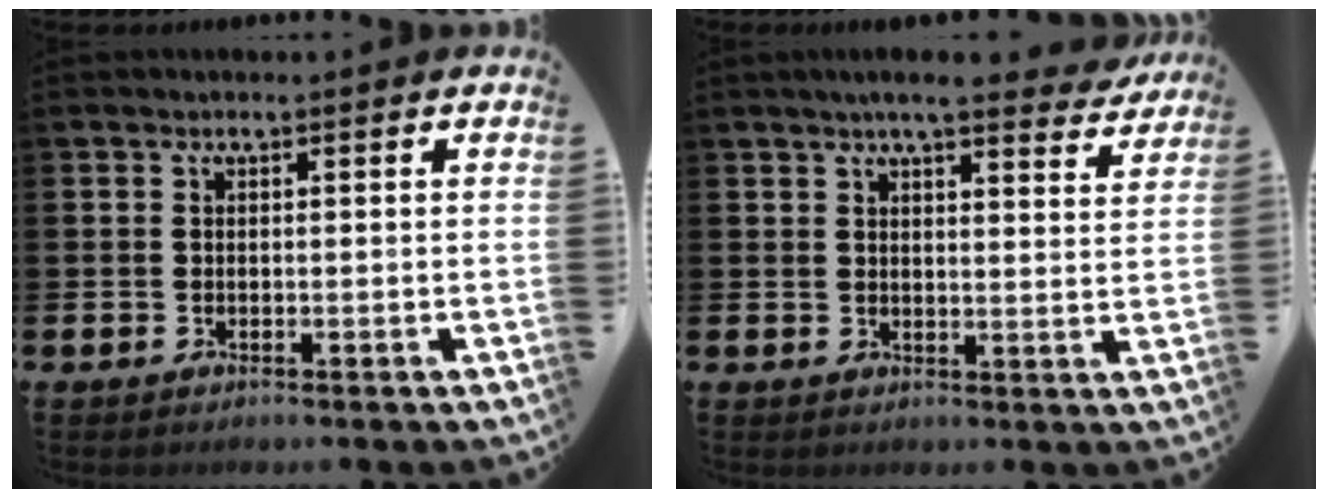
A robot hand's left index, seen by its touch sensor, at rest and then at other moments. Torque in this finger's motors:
{"motor_torque": [1.06, -1.08, 0.70, 0.18]}